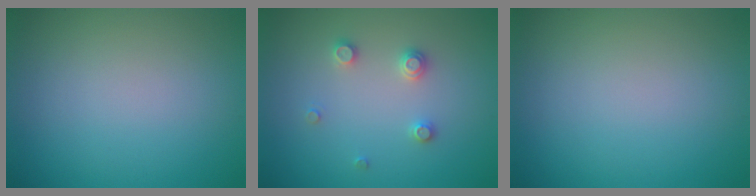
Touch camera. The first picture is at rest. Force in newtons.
{"total": 1.8, "press": 1.7, "slide": 0.3}
{"total": 0.0}